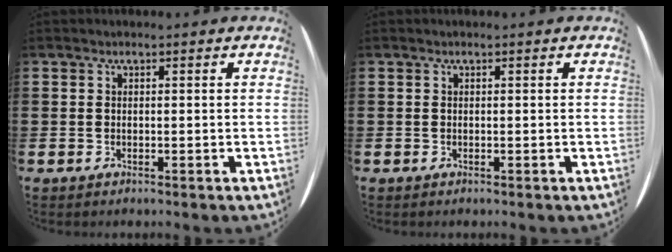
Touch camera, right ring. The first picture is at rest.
{"total": 0.0}